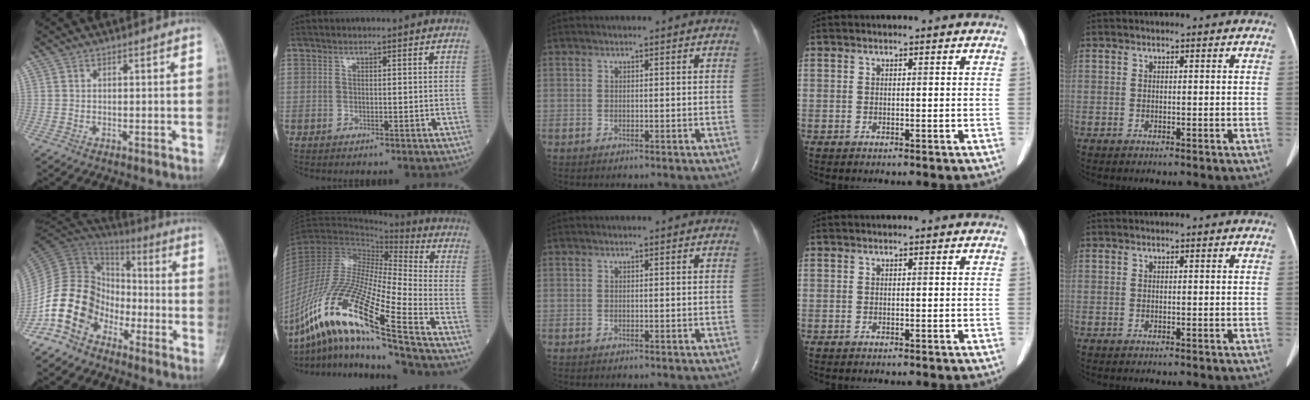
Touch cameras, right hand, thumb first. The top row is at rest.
{"thumb": {"total": 14.0, "force": [-7.9, 9.9, 6.1], "torque": [-0.103, 0.074, -0.162]}, "index": {"total": 21.9, "force": [-13.2, 0.1, 17.5], "torque": [-0.368, -0.050, -0.249]}}